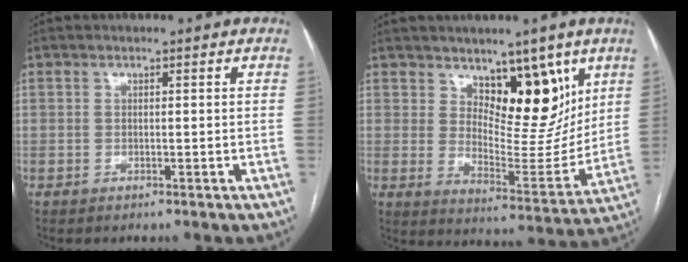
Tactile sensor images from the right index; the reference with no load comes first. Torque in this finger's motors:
{"motor_torque": [0.40, 0.47, 0.13, 0.08]}